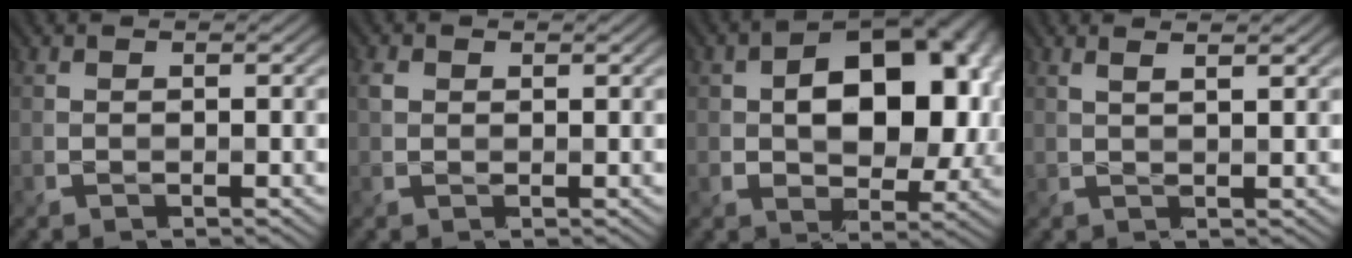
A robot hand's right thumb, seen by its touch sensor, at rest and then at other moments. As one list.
[{"total": 1.3, "force": [0.4, 1.1, 0.6], "torque": [-0.019, -0.001, 0.009]}, {"total": 14.5, "force": [1.7, 9.6, 10.8], "torque": [-0.125, 0.014, 0.029]}, {"total": 3.1, "force": [1.9, 0.8, 2.3], "torque": [-0.020, 0.007, 0.016]}]